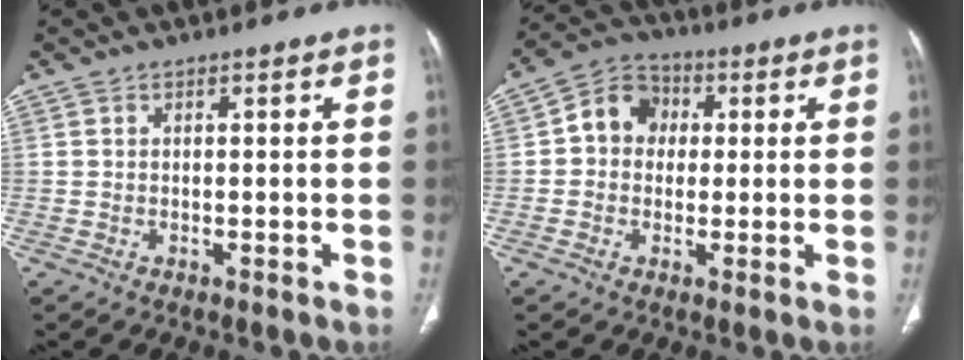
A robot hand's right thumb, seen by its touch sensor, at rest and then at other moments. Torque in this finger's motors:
{"motor_torque": [0.36, 1.60, 0.54, -0.48, 0.02]}